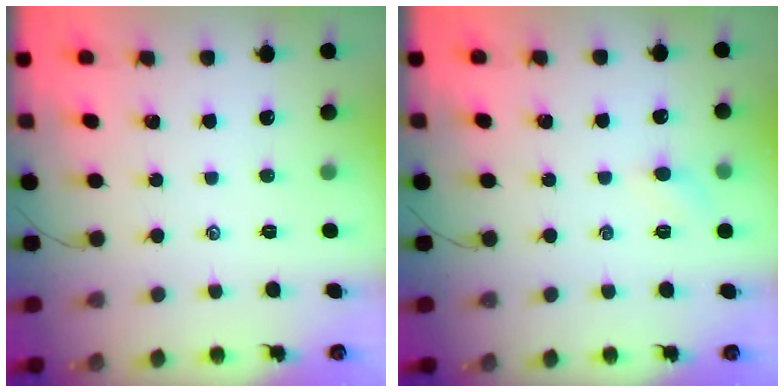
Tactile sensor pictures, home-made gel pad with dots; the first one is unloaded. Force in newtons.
{"total": 4.2, "press": 4.1, "slide": 1.2}